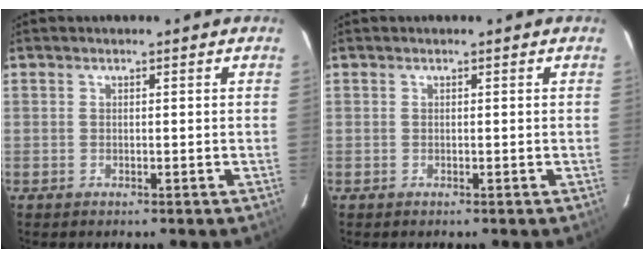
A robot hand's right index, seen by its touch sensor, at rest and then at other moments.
{"total": 0.0}